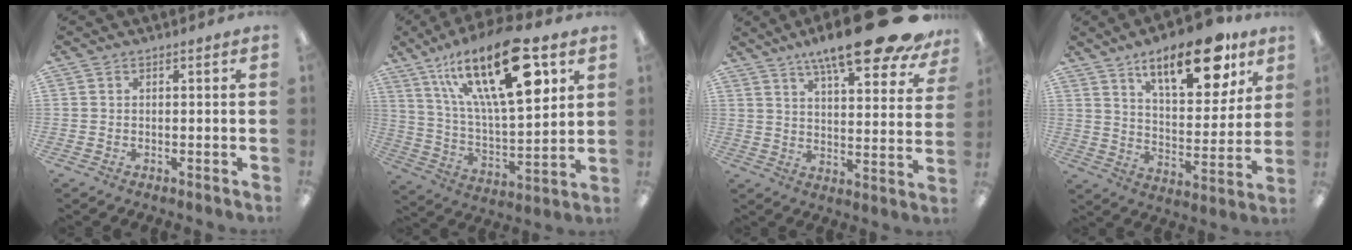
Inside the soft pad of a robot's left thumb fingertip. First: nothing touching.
{"total": 25.9, "force": [13.6, 9.3, 20.0], "torque": [-0.343, -0.066, 0.219]}
{"total": 18.1, "force": [13.9, 3.6, 10.9], "torque": [-0.166, -0.092, 0.226]}
{"total": 19.3, "force": [12.7, 7.7, 12.3], "torque": [-0.169, -0.070, 0.204]}